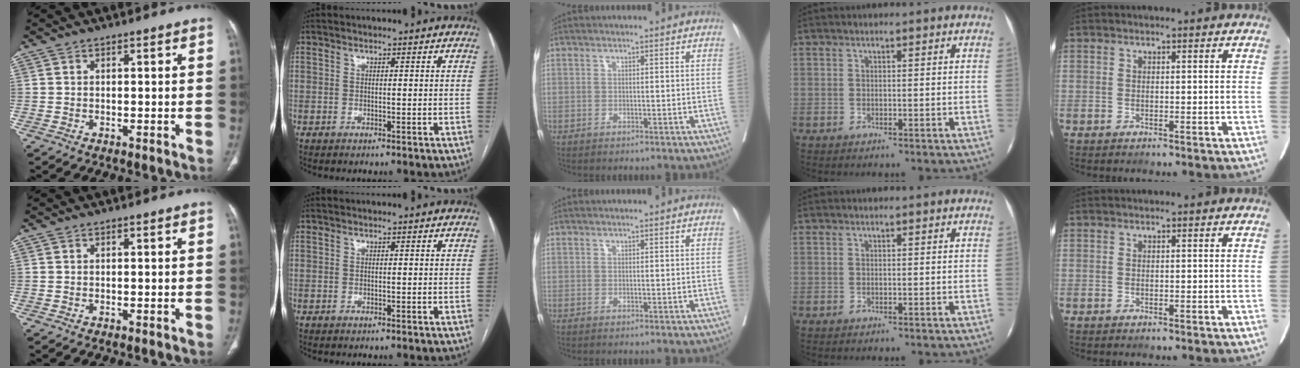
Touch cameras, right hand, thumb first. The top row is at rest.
{}